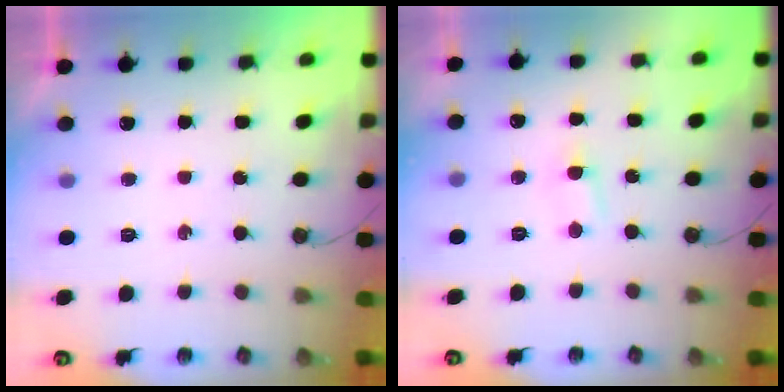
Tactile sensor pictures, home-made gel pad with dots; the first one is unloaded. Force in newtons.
{"total": 2.8, "press": 2.7, "slide": 0.6}